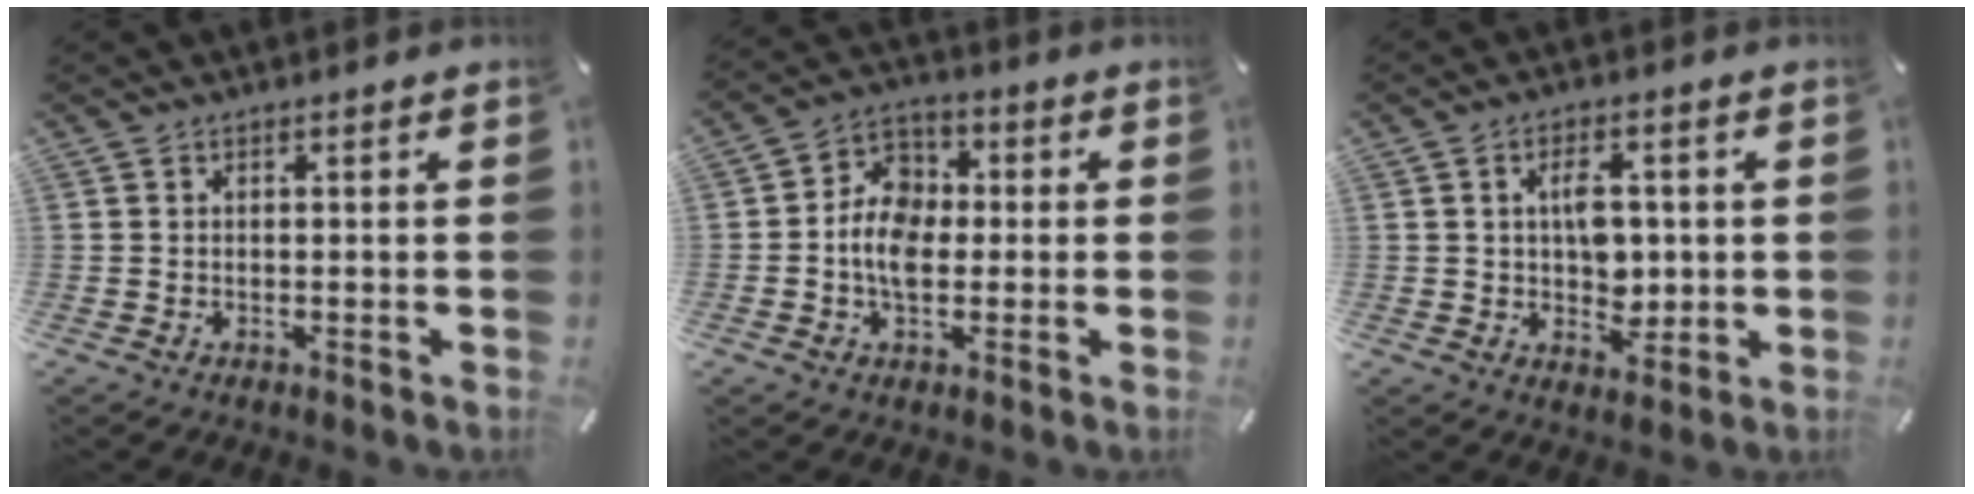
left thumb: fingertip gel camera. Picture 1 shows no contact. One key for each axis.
{"total": 9.0, "fx": -2.1, "fy": 6.7, "fz": 5.6, "tx": -0.113, "ty": 0.019, "tz": -0.040}
{"total": 7.2, "fx": 0.6, "fy": 4.8, "fz": 5.3, "tx": -0.072, "ty": 0.001, "tz": 0.008}